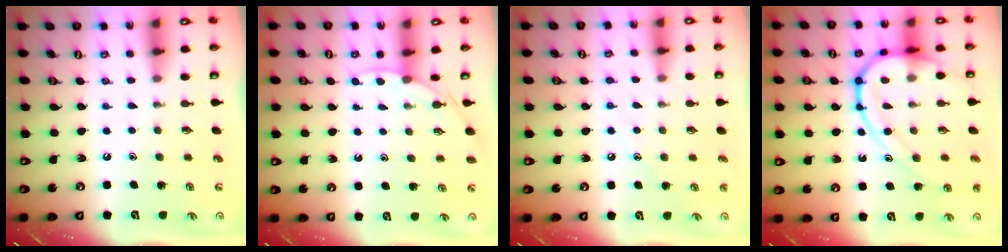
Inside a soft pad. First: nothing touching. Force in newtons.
{"total": 2.9, "press": 2.9, "slide": 0.4}
{"total": 6.5, "press": 6.4, "slide": 0.8}
{"total": 15.8, "press": 15.7, "slide": 1.5}